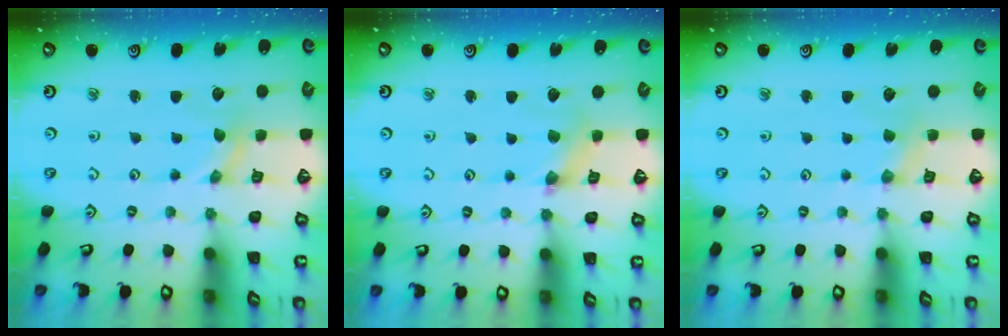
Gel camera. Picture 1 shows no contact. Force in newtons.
{"total": 2.5, "press": 2.4, "slide": 0.3}
{"total": 1.9, "press": 1.8, "slide": 0.3}